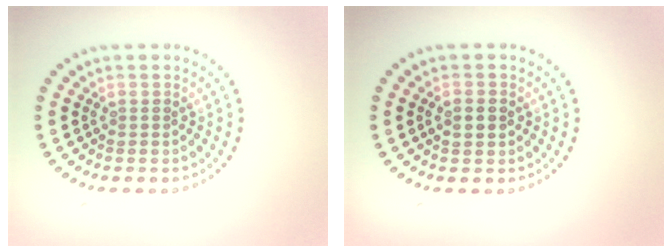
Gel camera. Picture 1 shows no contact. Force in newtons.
{"total": 2.3, "press": 2.2, "slide": 0.1}